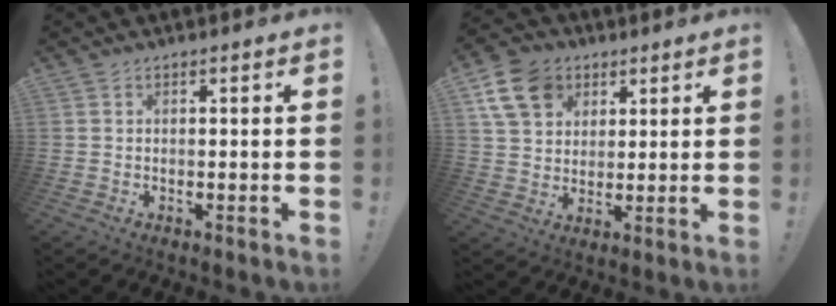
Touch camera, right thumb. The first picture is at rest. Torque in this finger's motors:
{"motor_torque": [0.50, 0.72, 0.62, 0.32, 0.01]}